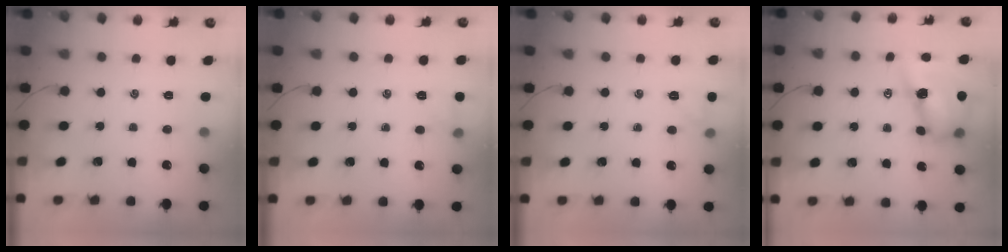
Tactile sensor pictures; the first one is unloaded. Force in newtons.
{"total": 5.0, "press": 4.8, "slide": 1.5}
{"total": 5.4, "press": 5.1, "slide": 1.5}
{"total": 12.4, "press": 12.1, "slide": 2.6}